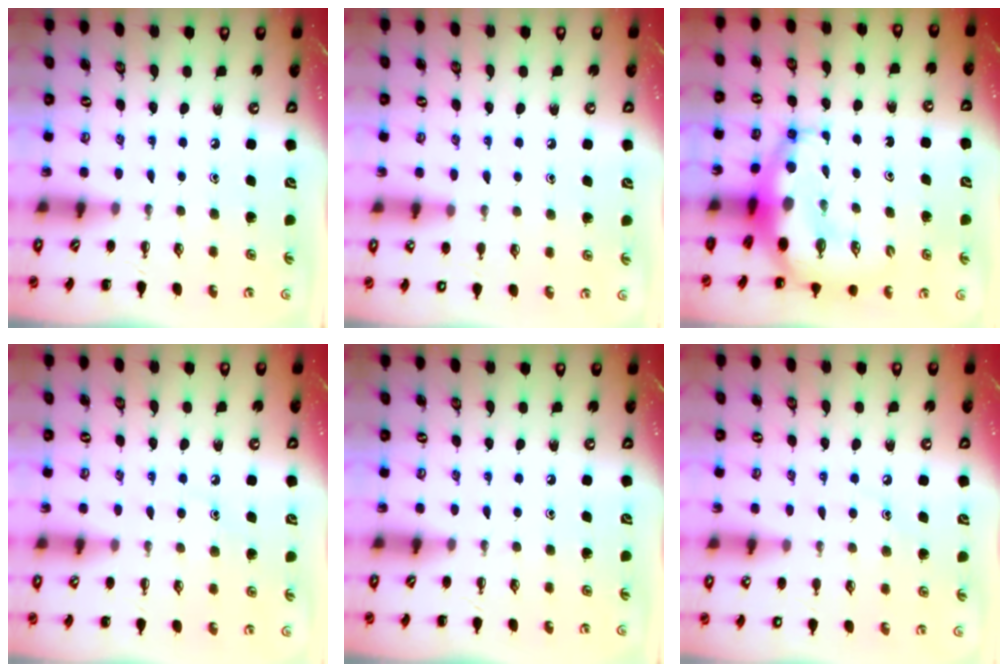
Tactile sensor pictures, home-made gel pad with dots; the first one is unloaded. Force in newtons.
{"total": 7.9, "press": 7.6, "slide": 2.3}
{"total": 9.7, "press": 9.5, "slide": 2.2}
{"total": 8.3, "press": 8.2, "slide": 1.4}
{"total": 0.0}
{"total": 8.3, "press": 8.1, "slide": 1.9}